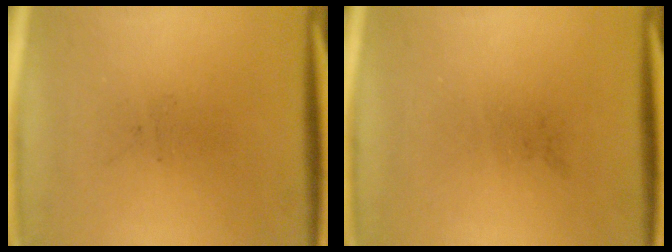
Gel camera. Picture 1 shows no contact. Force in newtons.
{"total": 0.0}